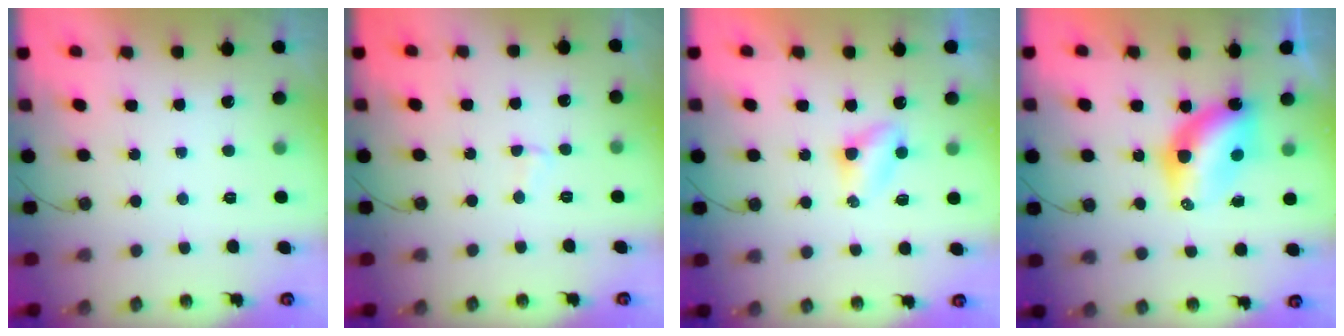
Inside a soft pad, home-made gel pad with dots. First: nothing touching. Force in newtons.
{"total": 2.6, "press": 2.5, "slide": 0.5}
{"total": 3.9, "press": 3.9, "slide": 0.5}
{"total": 9.1, "press": 9.1, "slide": 0.7}